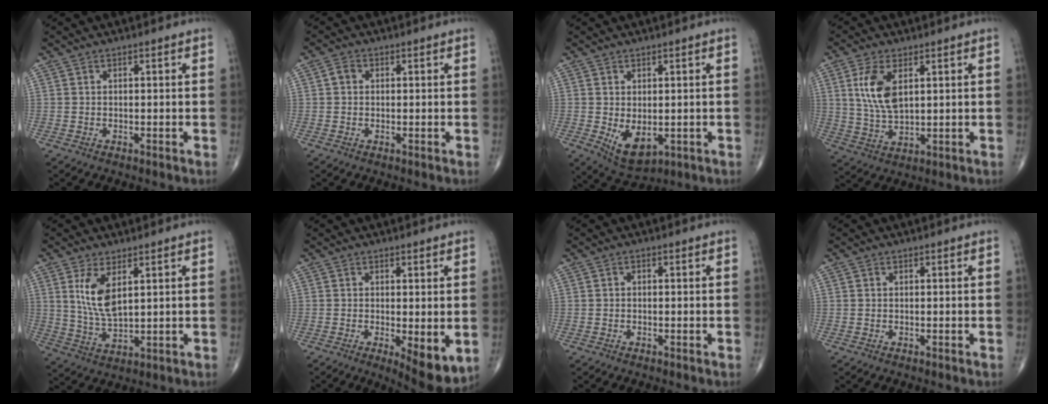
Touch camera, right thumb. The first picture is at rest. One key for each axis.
{"total": 1.9, "fx": 0.2, "fy": 1.6, "fz": 1.0, "tx": -0.012, "ty": 0.006, "tz": 0.001}
{"total": 6.7, "fx": -1.0, "fy": 3.9, "fz": 5.3, "tx": -0.077, "ty": -0.012, "tz": 0.002}
{"total": 8.6, "fx": 2.7, "fy": 4.3, "fz": 7.0, "tx": -0.139, "ty": -0.012, "tz": 0.060}
{"total": 7.7, "fx": 2.8, "fy": 3.2, "fz": 6.4, "tx": -0.125, "ty": -0.019, "tz": 0.067}
{"total": 7.4, "fx": -1.4, "fy": 2.5, "fz": 6.8, "tx": -0.097, "ty": -0.023, "tz": -0.018}
{"total": 0.6, "fx": -0.2, "fy": 0.5, "fz": 0.3, "tx": -0.002, "ty": 0.002, "tz": -0.009}
{"total": 0.0}